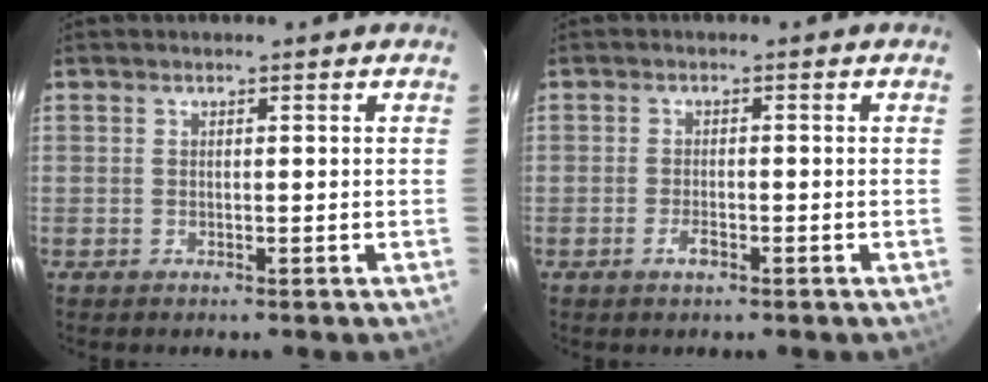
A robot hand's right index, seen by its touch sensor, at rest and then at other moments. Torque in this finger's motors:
{"motor_torque": [0.42, 0.20, 0.02, 0.05]}